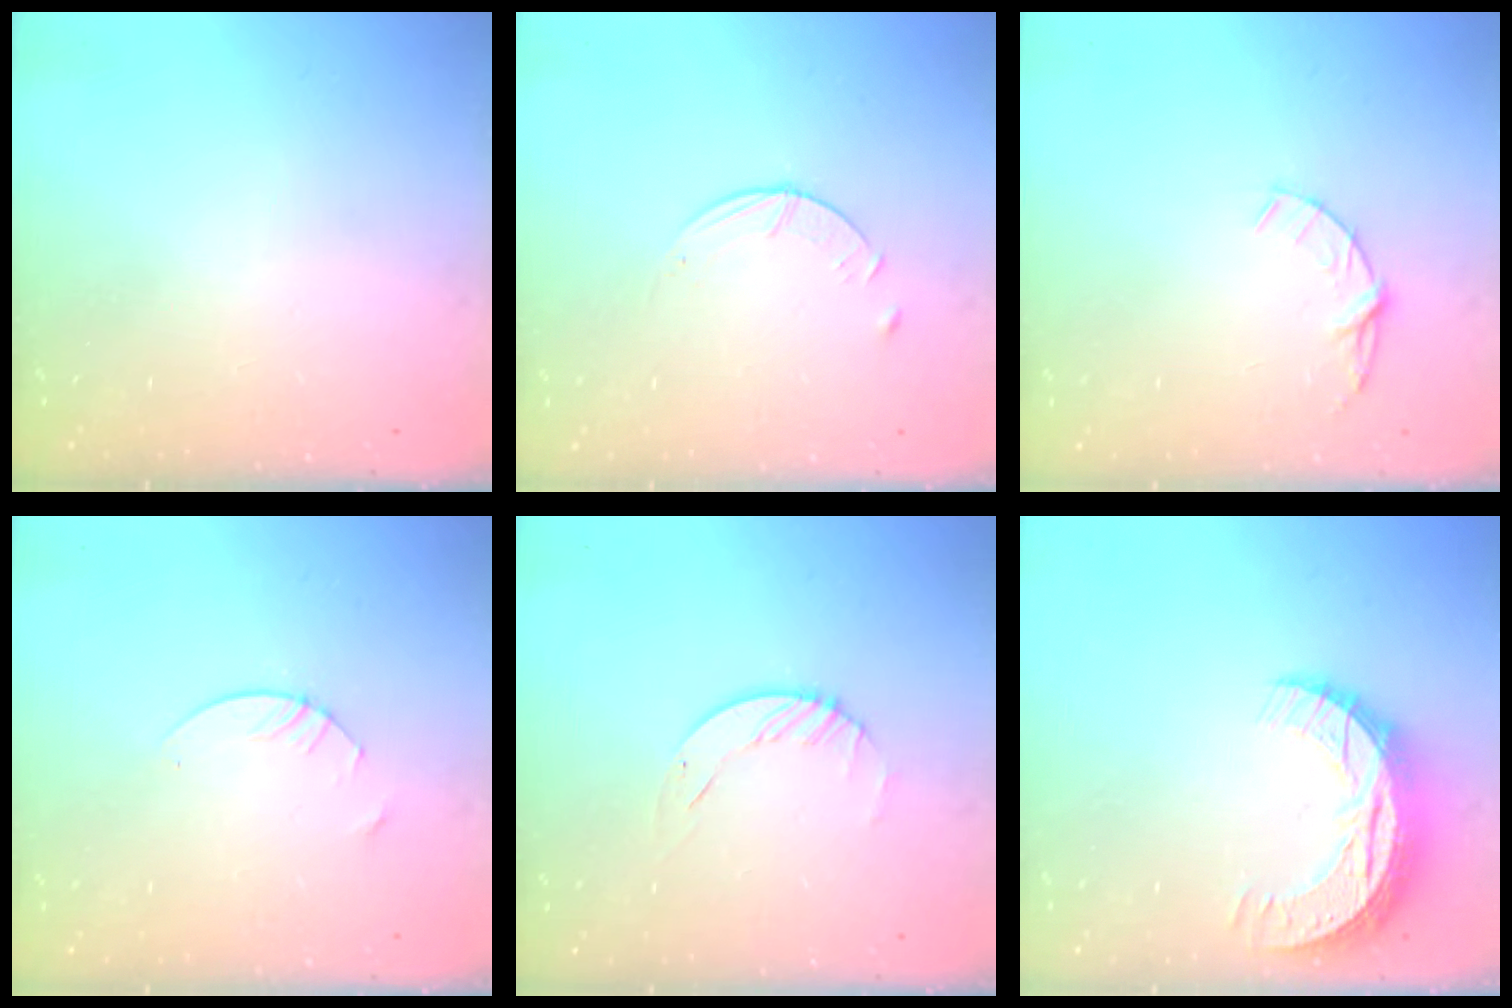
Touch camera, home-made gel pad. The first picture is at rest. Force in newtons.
{"total": 2.6, "press": 2.5, "slide": 0.3}
{"total": 4.5, "press": 4.5, "slide": 0.5}
{"total": 2.4, "press": 2.4, "slide": 0.1}
{"total": 2.3, "press": 2.3, "slide": 0.3}
{"total": 10.7, "press": 10.7, "slide": 0.8}